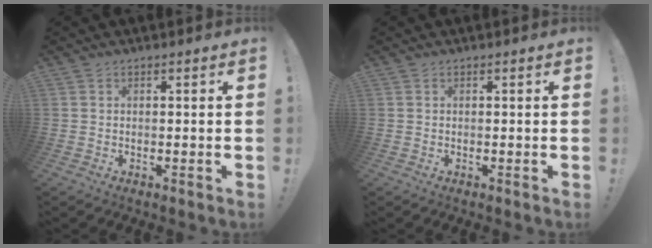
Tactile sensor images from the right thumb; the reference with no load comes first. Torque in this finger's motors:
{"motor_torque": [0.00, 0.00, 0.00, 0.00, 0.00]}